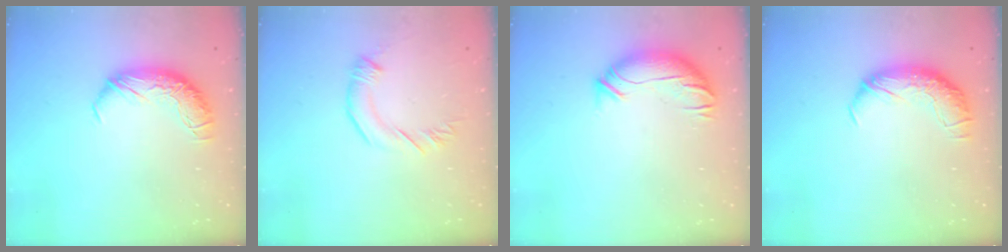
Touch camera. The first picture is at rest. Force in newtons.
{"total": 3.0, "press": 2.9, "slide": 0.5}
{"total": 3.4, "press": 2.7, "slide": 2.1}
{"total": 1.7, "press": 0.6, "slide": 1.6}